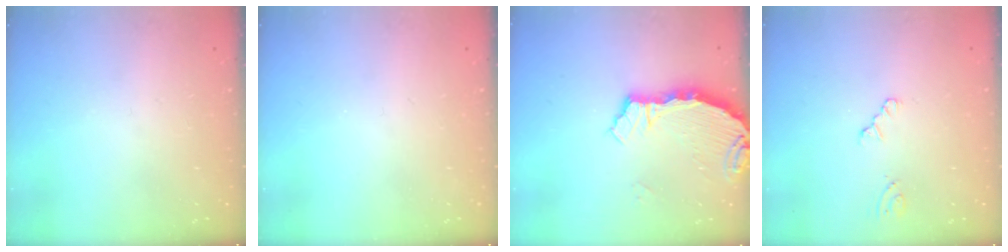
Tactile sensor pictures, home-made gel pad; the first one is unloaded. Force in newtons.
{"total": 0.0}
{"total": 4.5, "press": 4.5, "slide": 0.3}
{"total": 0.7, "press": 0.7, "slide": 0.2}